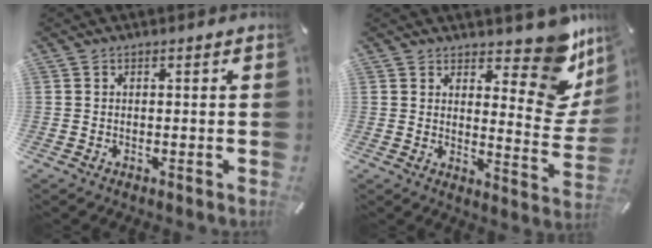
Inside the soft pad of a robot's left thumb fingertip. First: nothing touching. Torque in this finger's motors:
{"motor_torque": [0.77, -0.31, 0.18, -0.08, 0.03]}